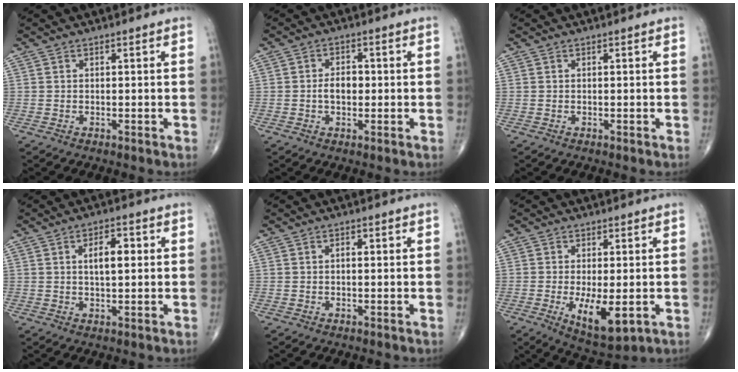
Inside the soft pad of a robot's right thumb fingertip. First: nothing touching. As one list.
[{"total": 3.8, "force": [-0.3, 2.5, 2.9], "torque": [-0.044, 0.009, -0.009]}, {"total": 0.0}, {"total": 5.3, "force": [1.0, 2.2, 4.7], "torque": [-0.068, 0.002, 0.015]}, {"total": 1.2, "force": [0.2, 0.5, 1.1], "torque": [-0.018, 0.005, 0.001]}, {"total": 9.0, "force": [-2.1, 3.6, 8.0], "torque": [-0.128, -0.019, -0.024]}]